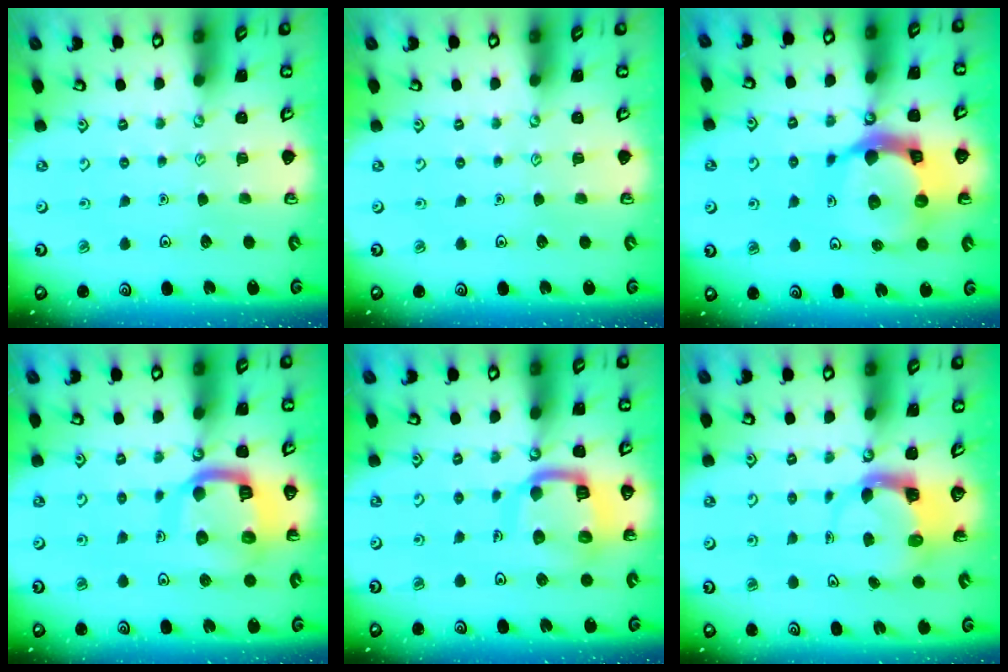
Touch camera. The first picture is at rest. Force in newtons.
{"total": 0.0}
{"total": 18.6, "press": 18.5, "slide": 2.2}
{"total": 13.8, "press": 13.7, "slide": 1.4}
{"total": 13.1, "press": 13.0, "slide": 1.7}
{"total": 3.6, "press": 3.5, "slide": 0.5}